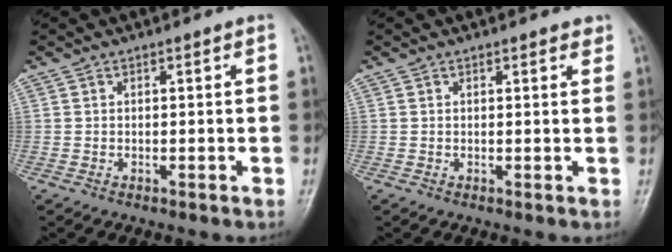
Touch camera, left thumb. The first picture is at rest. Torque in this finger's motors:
{"motor_torque": [-0.11, -0.03, 0.05, 0.05, 0.04]}